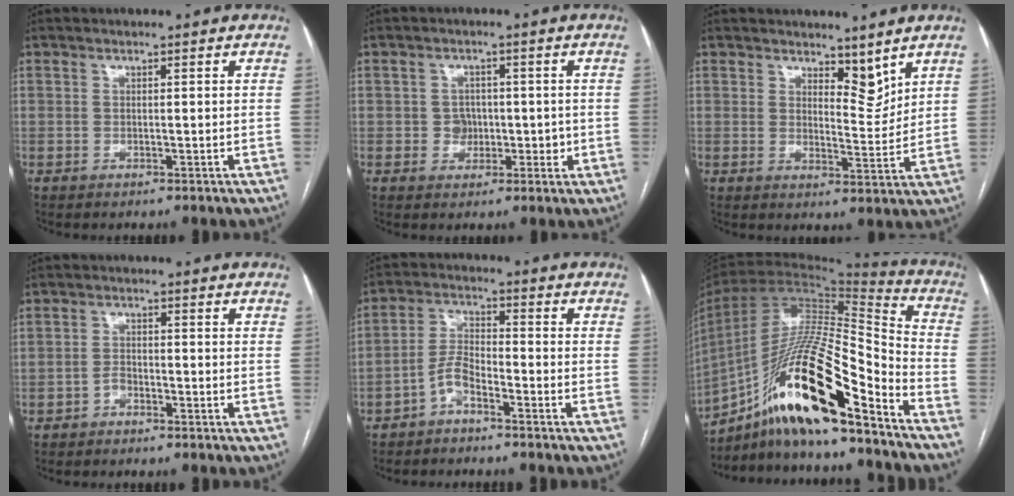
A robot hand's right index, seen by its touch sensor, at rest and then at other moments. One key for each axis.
{"total": 3.5, "fx": -0.2, "fy": 3.2, "fz": 1.5, "tx": -0.010, "ty": 0.009, "tz": -0.001}
{"total": 4.6, "fx": 3.8, "fy": 1.7, "fz": 2.1, "tx": -0.029, "ty": -0.010, "tz": 0.066}
{"total": 1.6, "fx": -1.2, "fy": 0.8, "fz": 0.8, "tx": -0.008, "ty": 0.005, "tz": -0.021}
{"total": 4.4, "fx": -3.0, "fy": 1.3, "fz": 3.0, "tx": -0.066, "ty": 0.010, "tz": -0.062}
{"total": 22.3, "fx": -13.8, "fy": 2.8, "fz": 17.4, "tx": -0.329, "ty": -0.006, "tz": -0.244}